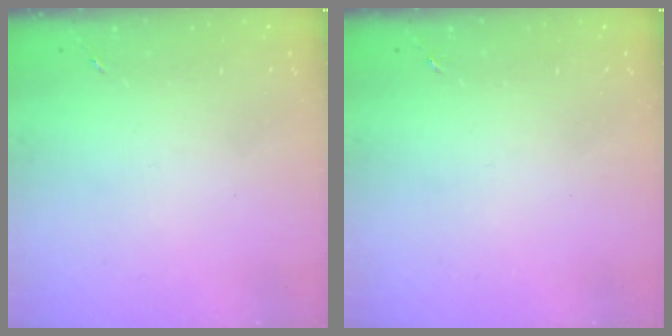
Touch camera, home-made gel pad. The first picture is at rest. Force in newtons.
{"total": 0.0}